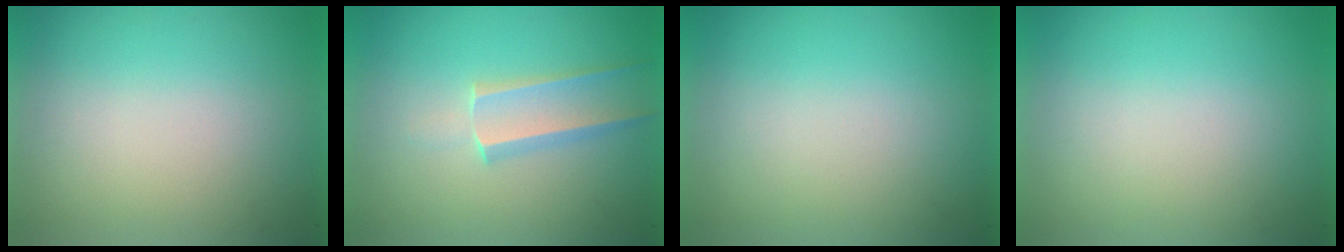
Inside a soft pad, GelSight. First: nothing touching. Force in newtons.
{"total": 2.0}
{"total": 0.0}
{"total": 0.0}